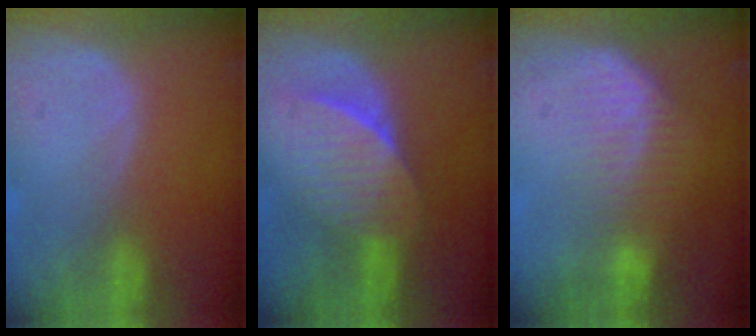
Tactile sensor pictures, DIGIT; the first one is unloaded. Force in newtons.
{"total": 7.5, "press": 6.6, "slide": 3.5}
{"total": 6.5, "press": 5.9, "slide": 2.7}